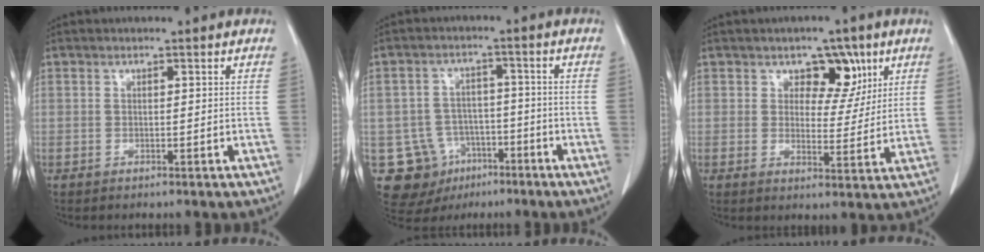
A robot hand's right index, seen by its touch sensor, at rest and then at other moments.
{"total": 11.1, "force": [-4.8, 9.8, 2.1], "torque": [-0.052, 0.031, -0.061]}
{"total": 6.3, "force": [3.3, 3.9, 3.6], "torque": [-0.037, 0.004, 0.048]}